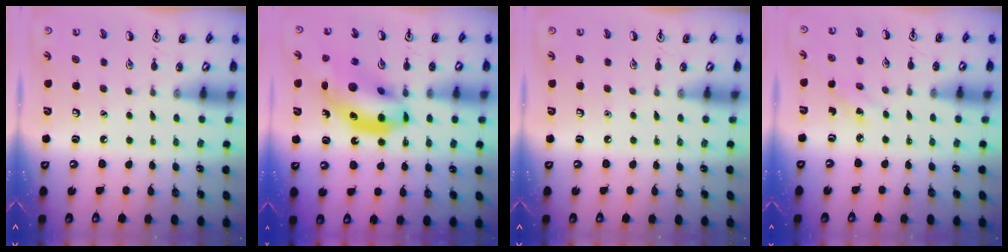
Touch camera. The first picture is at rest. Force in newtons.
{"total": 16.4, "press": 15.7, "slide": 4.8}
{"total": 0.0}
{"total": 1.9, "press": 1.7, "slide": 0.7}